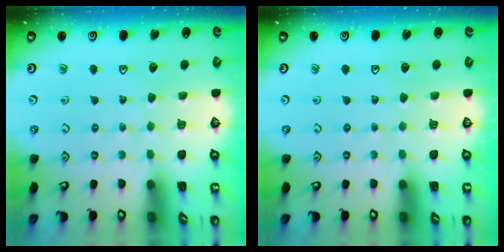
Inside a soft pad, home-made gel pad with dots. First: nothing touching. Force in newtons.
{"total": 0.0}